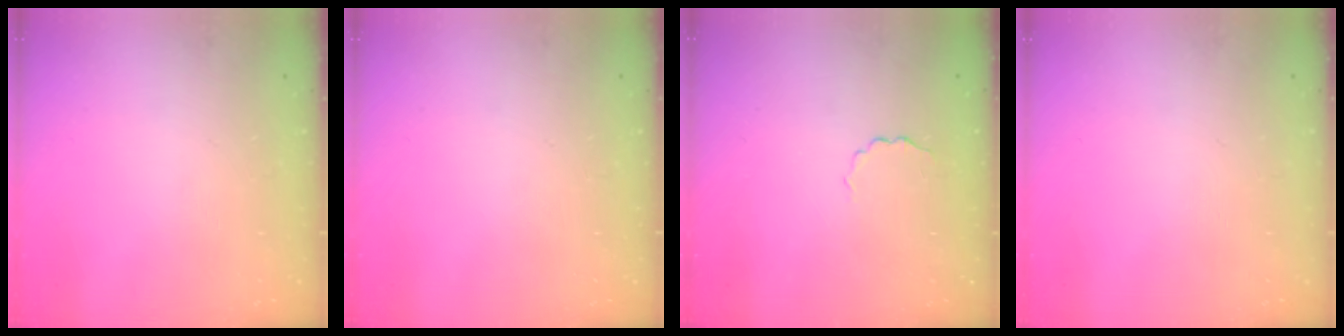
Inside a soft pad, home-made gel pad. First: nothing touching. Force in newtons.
{"total": 0.0}
{"total": 2.2, "press": 2.2, "slide": 0.6}
{"total": 0.0}